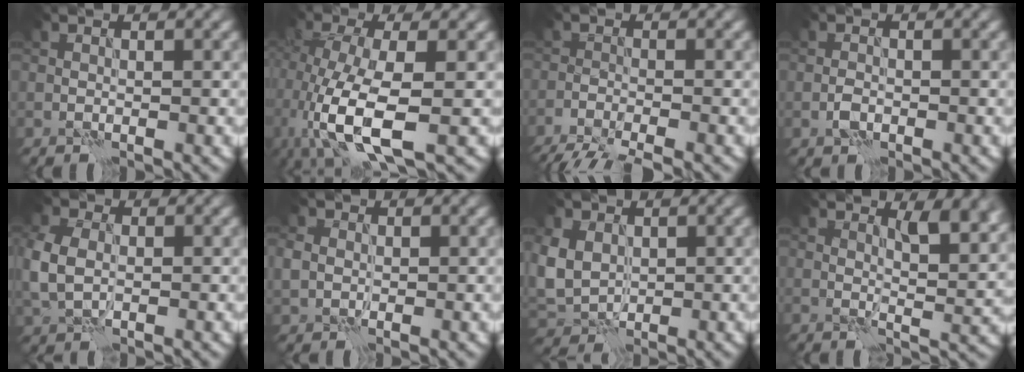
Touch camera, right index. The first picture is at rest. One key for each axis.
{"total": 9.4, "fx": -3.0, "fy": 3.3, "fz": 8.2, "tx": -0.184, "ty": -0.016, "tz": -0.055}
{"total": 6.8, "fx": -5.8, "fy": 1.5, "fz": 3.2, "tx": -0.053, "ty": -0.021, "tz": -0.093}
{"total": 1.1, "fx": -0.5, "fy": 0.7, "fz": 0.7, "tx": -0.014, "ty": 0.002, "tz": -0.012}
{"total": 5.0, "fx": -0.1, "fy": 3.7, "fz": 3.3, "tx": -0.101, "ty": -0.007, "tz": 0.004}
{"total": 2.0, "fx": 0.3, "fy": 1.8, "fz": 0.9, "tx": -0.024, "ty": 0.002, "tz": 0.002}
{"total": 5.0, "fx": 1.0, "fy": 4.1, "fz": 2.7, "tx": -0.072, "ty": -0.001, "tz": 0.011}
{"total": 4.7, "fx": 2.2, "fy": 1.5, "fz": 4.0, "tx": -0.059, "ty": -0.006, "tz": 0.035}